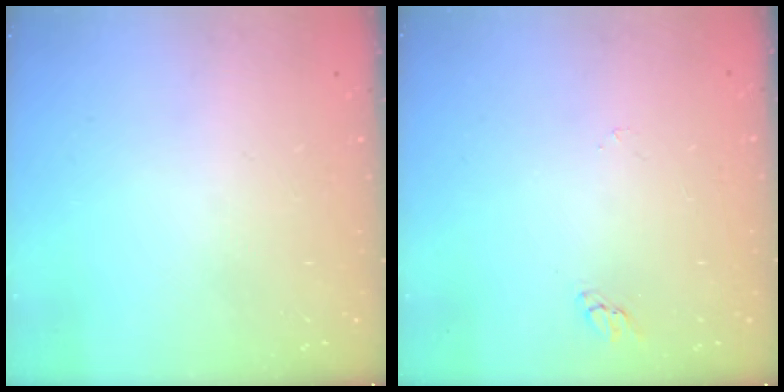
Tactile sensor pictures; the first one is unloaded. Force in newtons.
{"total": 2.2, "press": 2.2, "slide": 0.2}